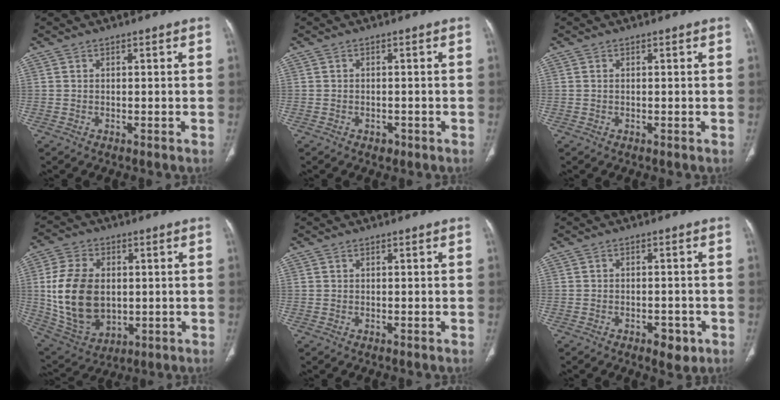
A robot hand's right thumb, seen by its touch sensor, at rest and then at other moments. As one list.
[{"total": 1.4, "force": [-0.8, 1.1, 0.6], "torque": [-0.005, 0.003, -0.008]}, {"total": 0.0}, {"total": 17.7, "force": [0.6, 12.1, 12.9], "torque": [-0.231, -0.007, 0.031]}, {"total": 0.0}, {"total": 4.1, "force": [-2.1, 2.3, 2.7], "torque": [-0.025, 0.007, -0.024]}]